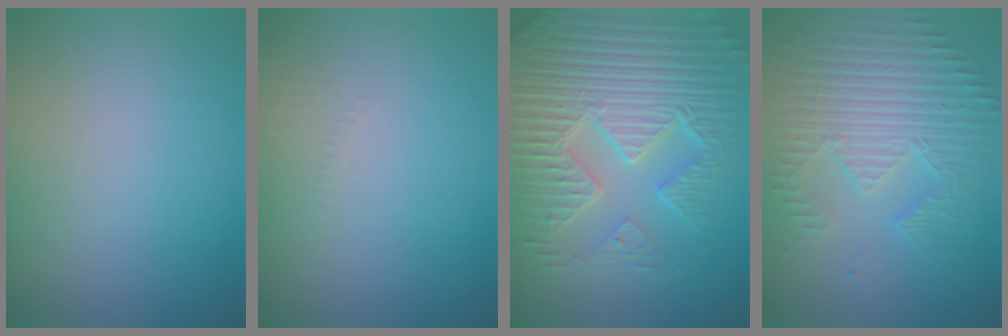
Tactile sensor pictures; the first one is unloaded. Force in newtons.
{"total": 1.0, "press": 0.9, "slide": 0.3}
{"total": 7.9, "press": 6.2, "slide": 4.9}
{"total": 4.0, "press": 3.6, "slide": 1.7}